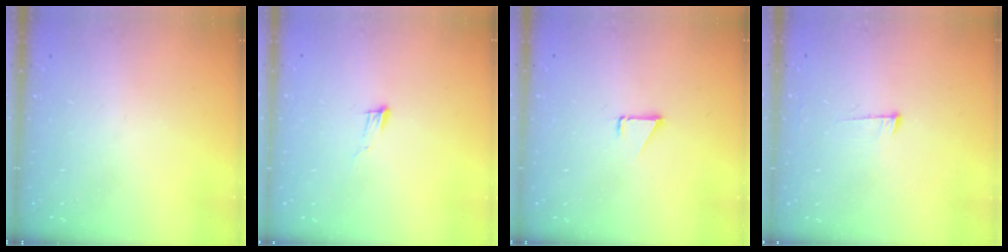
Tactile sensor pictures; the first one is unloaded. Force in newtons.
{"total": 6.3, "press": 6.2, "slide": 1.0}
{"total": 1.5, "press": 1.5, "slide": 0.1}
{"total": 6.1, "press": 6.1, "slide": 0.6}